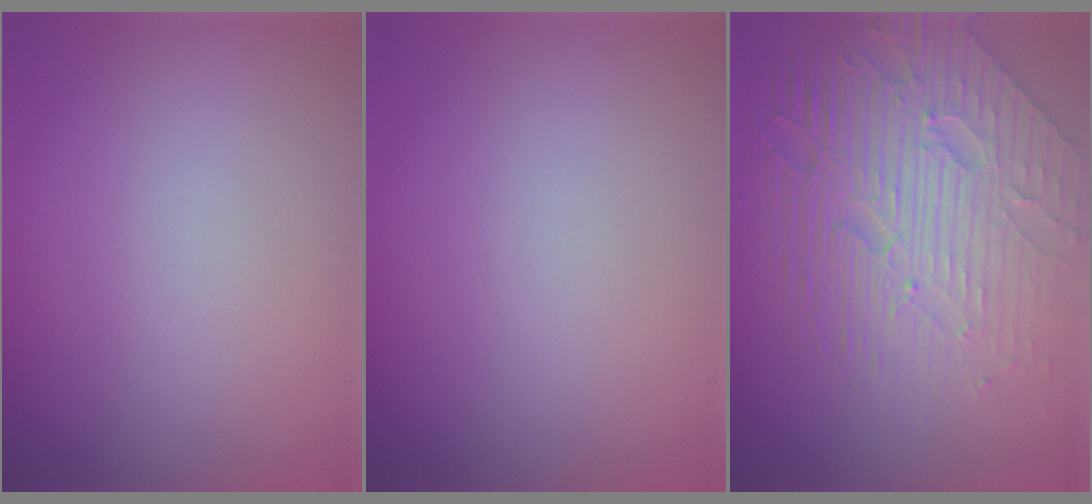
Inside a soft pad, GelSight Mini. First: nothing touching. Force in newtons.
{"total": 0.0}
{"total": 8.4, "press": 5.6, "slide": 6.3}